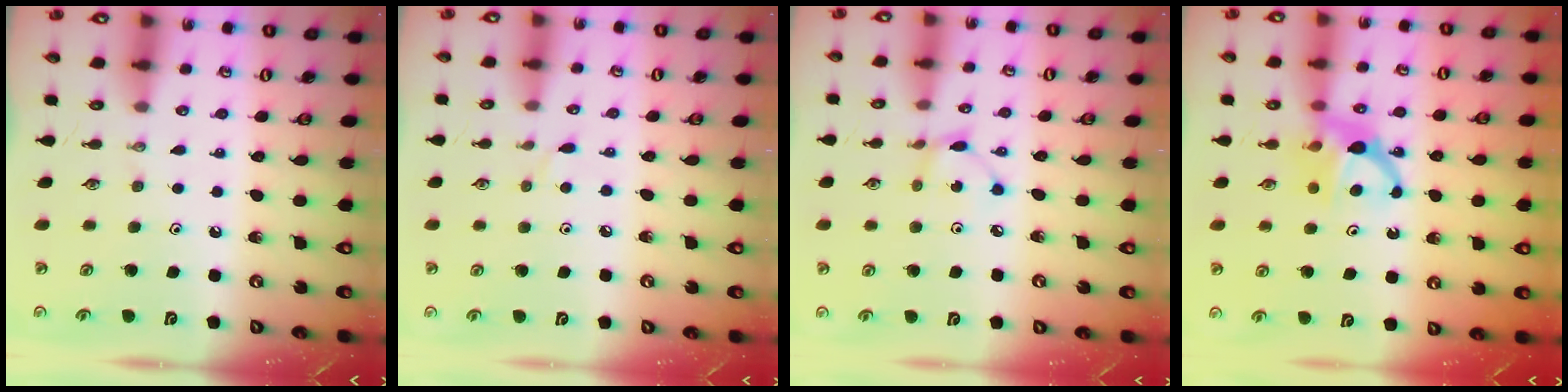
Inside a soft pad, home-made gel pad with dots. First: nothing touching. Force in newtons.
{"total": 3.8, "press": 3.8, "slide": 0.6}
{"total": 3.3, "press": 3.3, "slide": 0.1}
{"total": 6.0, "press": 5.9, "slide": 0.9}